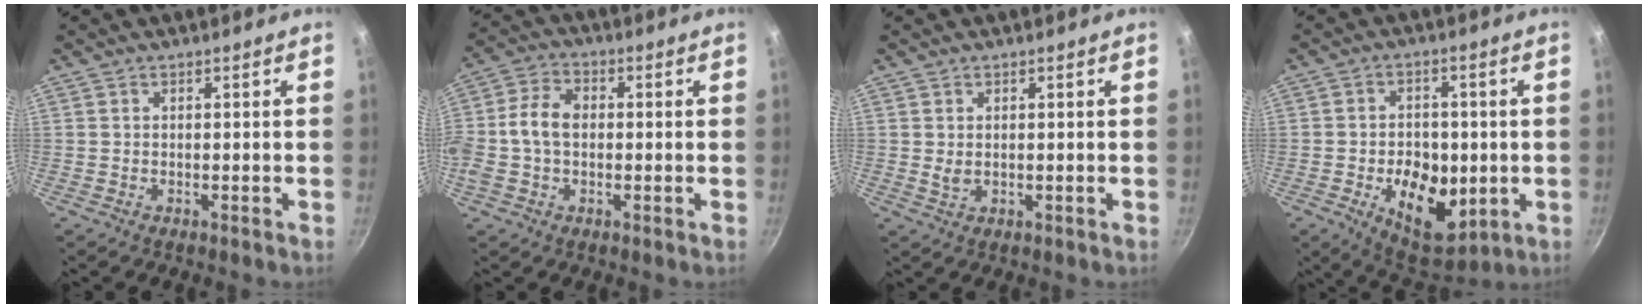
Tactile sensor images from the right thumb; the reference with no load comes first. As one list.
[{"total": 9.4, "force": [-0.1, 6.4, 6.8], "torque": [-0.125, 0.022, -0.016]}, {"total": 1.8, "force": [0.4, 1.1, 1.3], "torque": [-0.024, -0.004, 0.010]}, {"total": 14.0, "force": [-2.7, 9.0, 10.3], "torque": [-0.112, -0.002, -0.027]}]